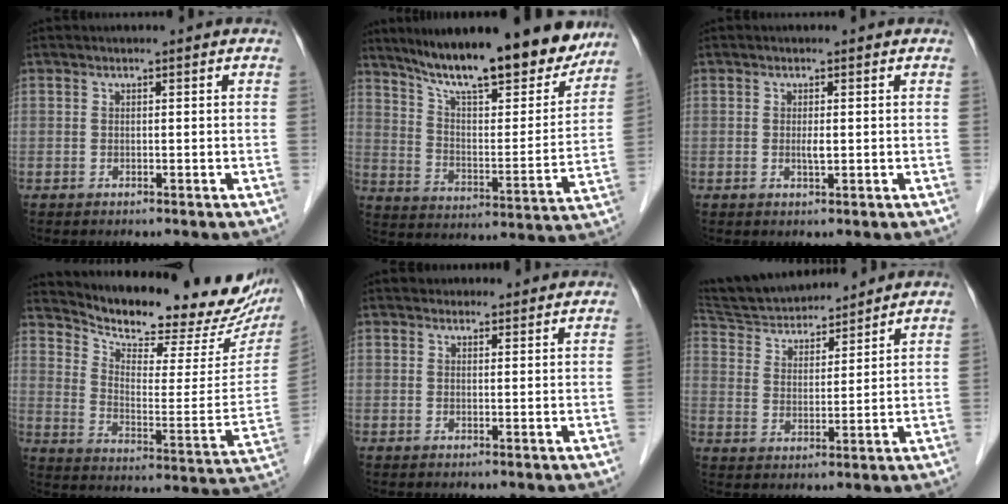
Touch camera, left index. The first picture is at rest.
{"total": 22.4, "force": [18.7, 4.6, 11.5], "torque": [-0.174, -0.015, 0.274]}
{"total": 1.2, "force": [0.1, 0.2, 1.2], "torque": [-0.025, -0.002, 0.001]}
{"total": 22.6, "force": [20.5, 5.6, 7.6], "torque": [-0.116, -0.059, 0.271]}
{"total": 2.6, "force": [2.3, 1.1, -0.1], "torque": [0.005, 0.010, 0.026]}
{"total": 14.2, "force": [13.3, 3.0, 4.0], "torque": [-0.074, 0.027, 0.236]}